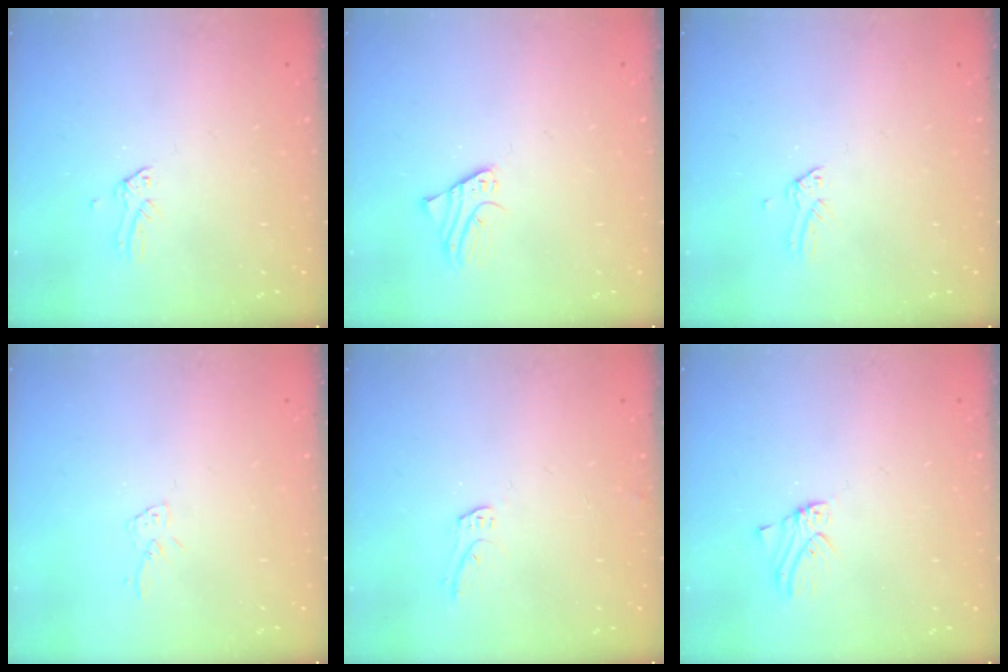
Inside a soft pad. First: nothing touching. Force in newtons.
{"total": 2.0, "press": 2.0, "slide": 0.2}
{"total": 0.0}
{"total": 4.2, "press": 4.2, "slide": 0.2}
{"total": 5.5, "press": 5.5, "slide": 0.1}
{"total": 0.9, "press": 0.9, "slide": 0.1}